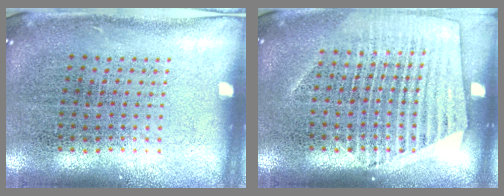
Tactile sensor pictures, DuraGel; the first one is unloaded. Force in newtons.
{"total": 1.5, "press": 1.5, "slide": 0.5}